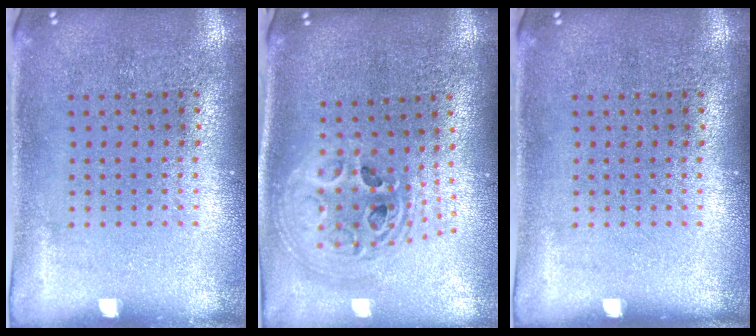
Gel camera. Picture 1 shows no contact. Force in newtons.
{"total": 2.4, "press": 1.8, "slide": 1.5}
{"total": 0.0}